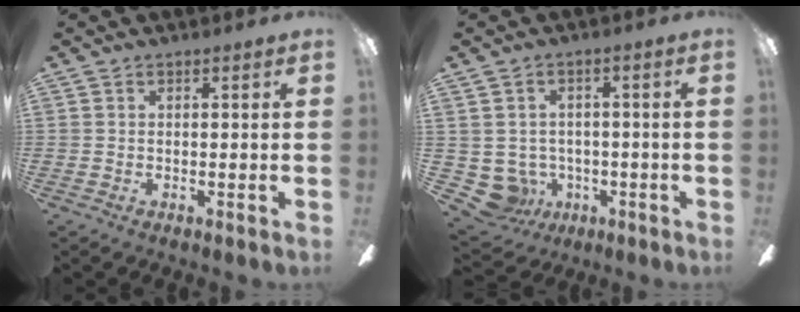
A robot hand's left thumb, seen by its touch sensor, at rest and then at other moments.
{"total": 6.1, "force": [-1.4, 5.7, 1.5], "torque": [-0.075, -0.001, -0.023]}